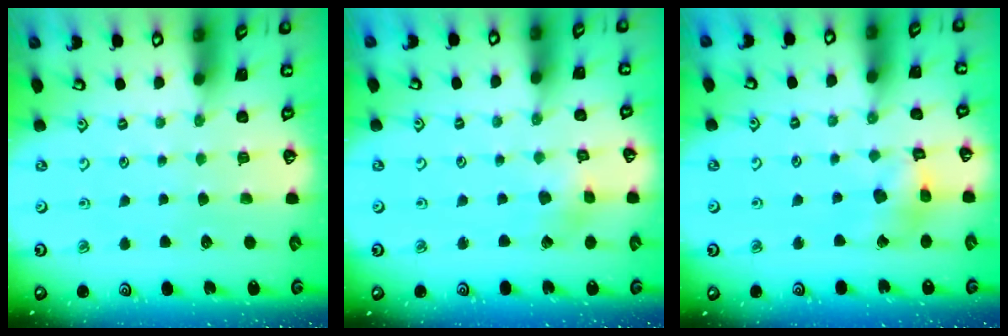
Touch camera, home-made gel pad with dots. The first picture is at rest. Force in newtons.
{"total": 2.6, "press": 2.5, "slide": 0.3}
{"total": 9.4, "press": 9.4, "slide": 0.9}